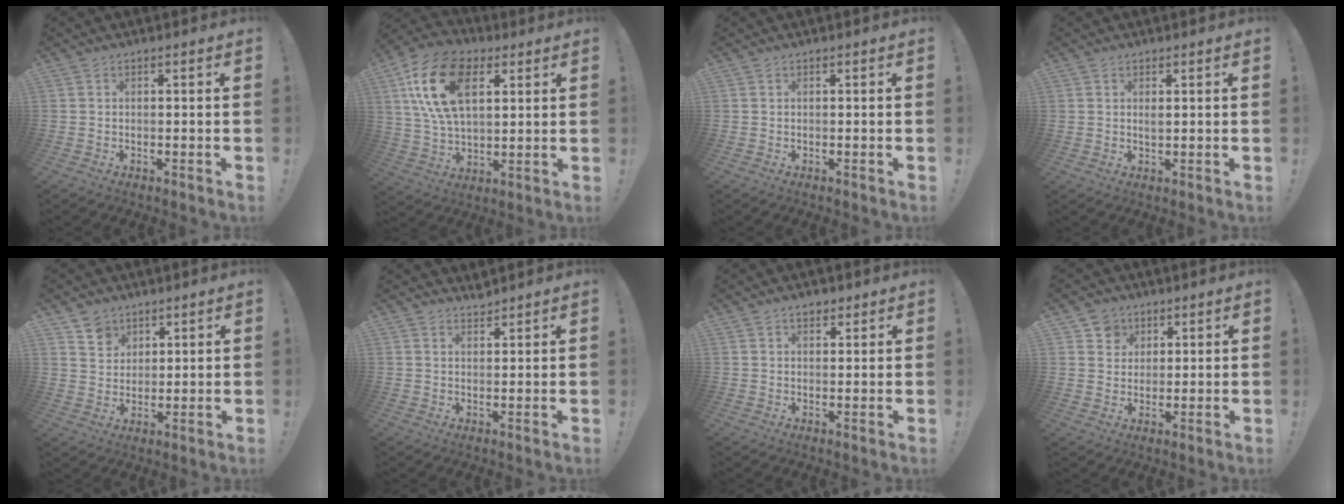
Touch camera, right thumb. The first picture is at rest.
{"total": 19.4, "force": [7.3, 11.4, 13.8], "torque": [-0.253, -0.013, 0.127]}
{"total": 0.0}
{"total": 1.3, "force": [0.9, 0.8, 0.6], "torque": [0.004, -0.006, 0.013]}
{"total": 6.6, "force": [4.6, 4.7, 0.8], "torque": [-0.006, -0.034, 0.087]}
{"total": 2.2, "force": [2.2, 0.3, 0.2], "torque": [0.004, -0.017, 0.039]}
{"total": 2.6, "force": [1.8, 1.5, 1.1], "torque": [-0.008, -0.007, 0.030]}
{"total": 5.8, "force": [3.1, 4.9, 0.6], "torque": [-0.006, -0.018, 0.058]}